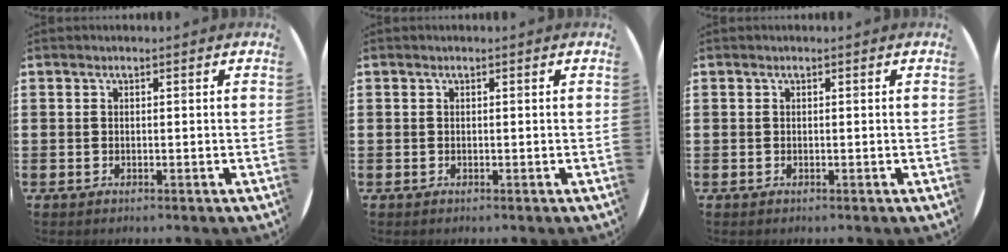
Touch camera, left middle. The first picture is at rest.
{"total": 0.0}
{"total": 0.0}